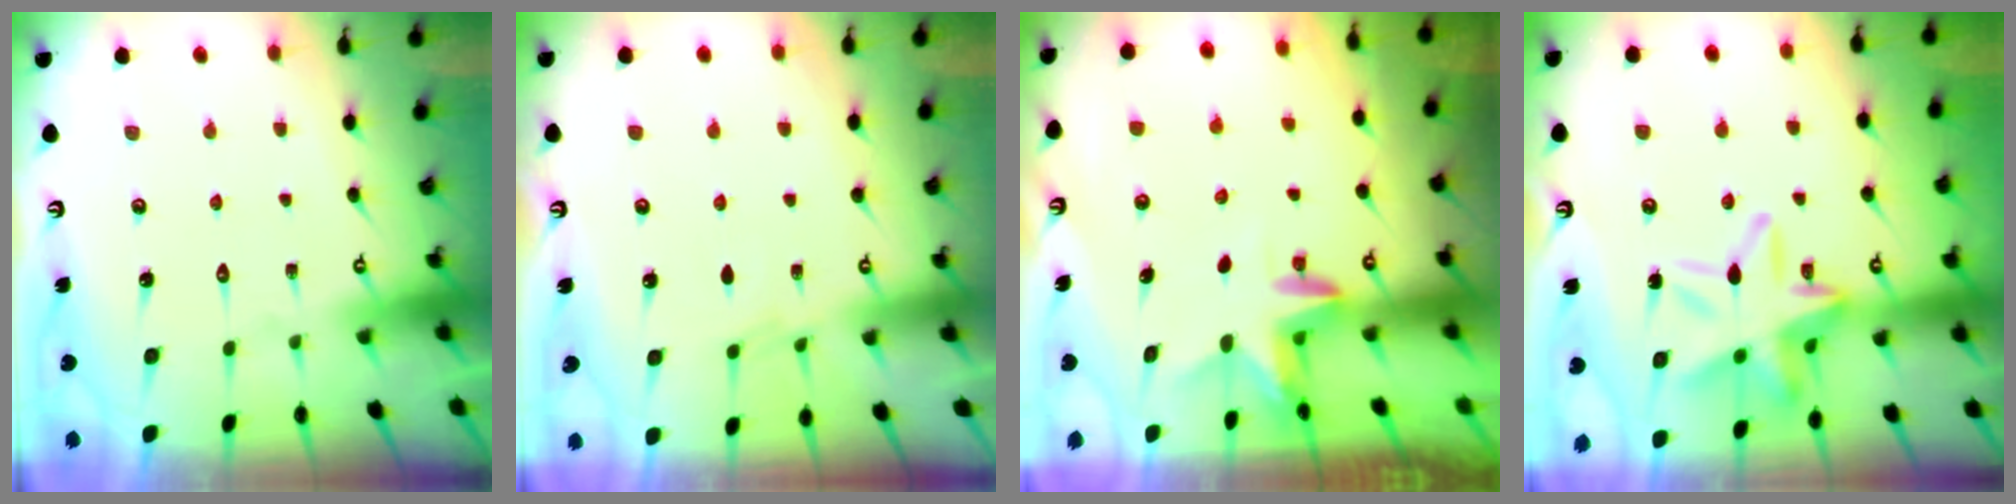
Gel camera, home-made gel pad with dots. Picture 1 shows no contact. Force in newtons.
{"total": 2.3, "press": 2.3, "slide": 0.4}
{"total": 2.6, "press": 2.6, "slide": 0.1}
{"total": 16.9, "press": 16.8, "slide": 1.5}